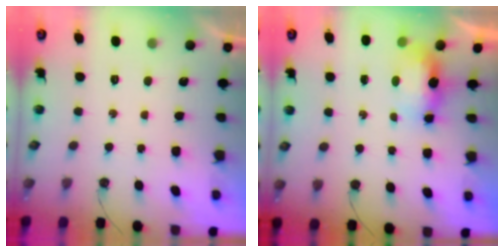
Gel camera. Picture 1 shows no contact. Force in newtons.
{"total": 6.5, "press": 6.1, "slide": 2.3}